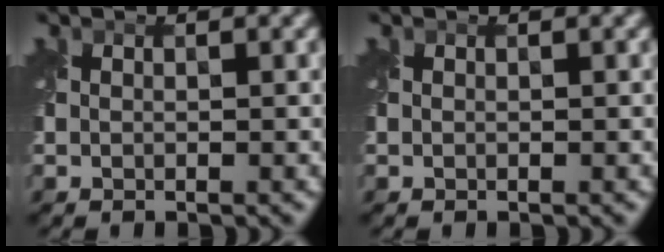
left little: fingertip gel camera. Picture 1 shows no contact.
{"total": 0.0}